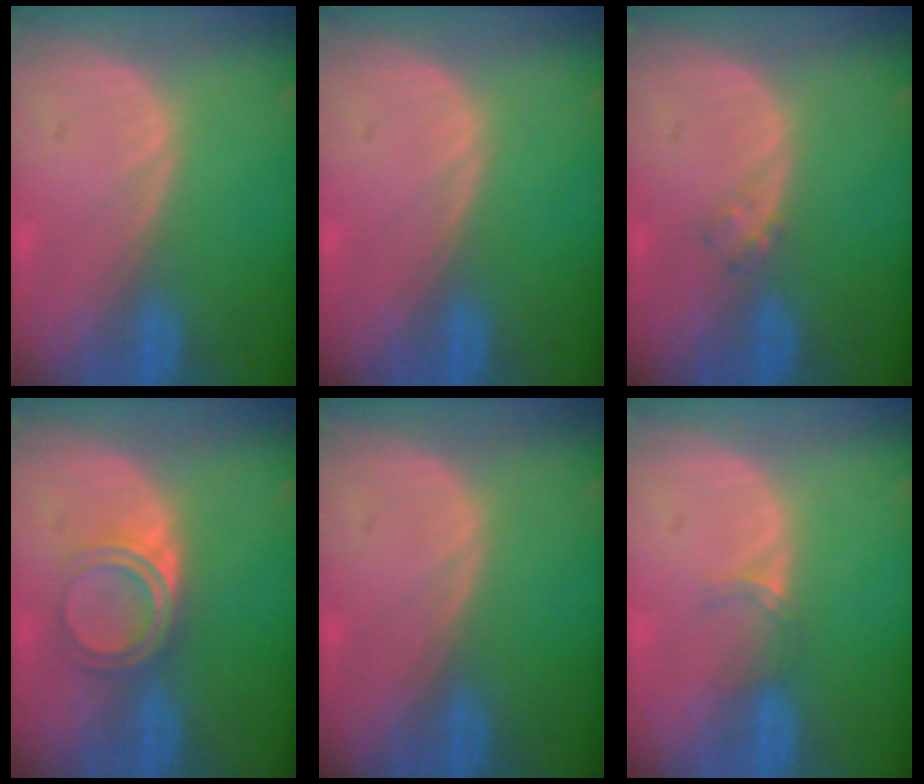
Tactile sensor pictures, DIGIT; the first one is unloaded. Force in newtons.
{"total": 0.0}
{"total": 1.2, "press": 1.2, "slide": 0.2}
{"total": 4.9, "press": 4.2, "slide": 2.5}
{"total": 0.0}
{"total": 1.9, "press": 1.5, "slide": 1.2}